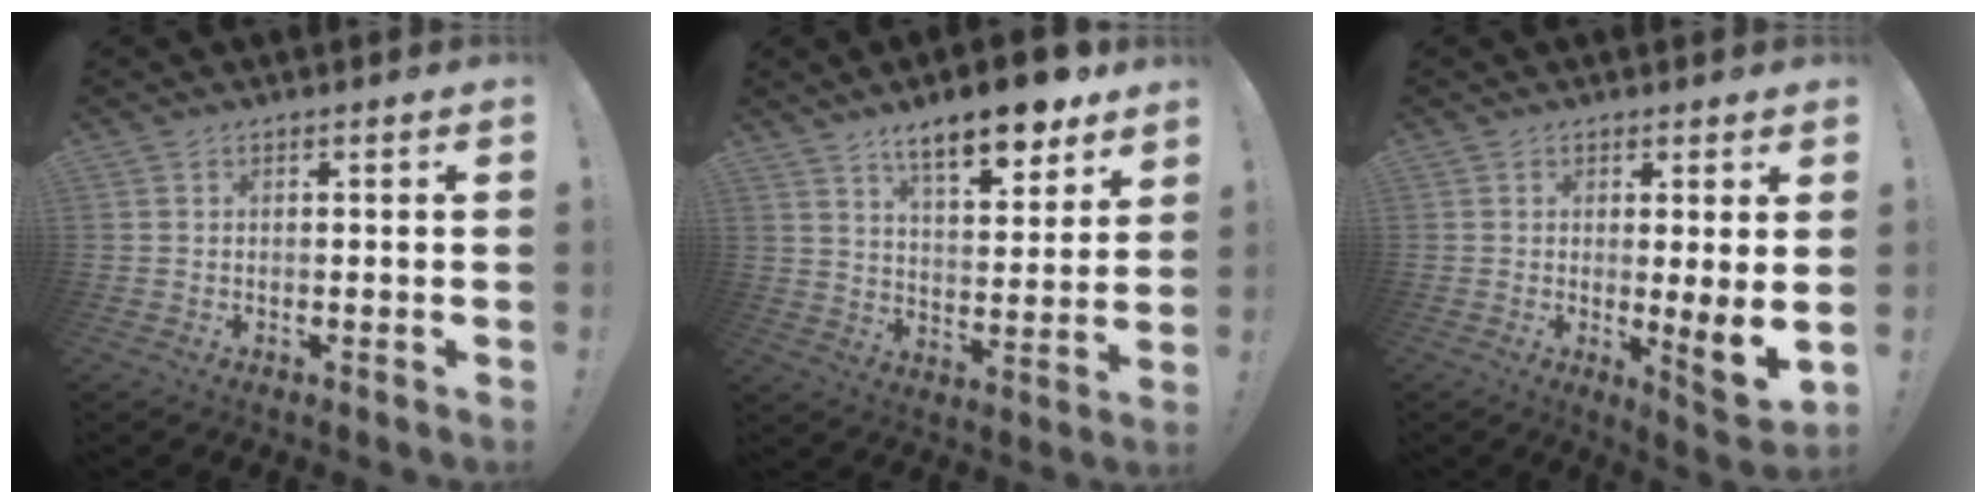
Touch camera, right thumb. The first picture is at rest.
{"total": 14.4, "force": [10.2, 4.2, 9.3], "torque": [-0.140, -0.066, 0.167]}
{"total": 6.8, "force": [0.2, -0.2, 6.8], "torque": [-0.083, -0.023, 0.004]}